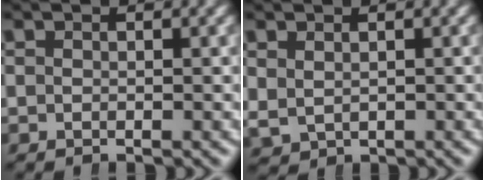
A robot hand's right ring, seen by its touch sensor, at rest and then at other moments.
{"total": 1.4, "force": [0.7, 1.1, 0.5], "torque": [-0.011, -0.006, 0.027]}